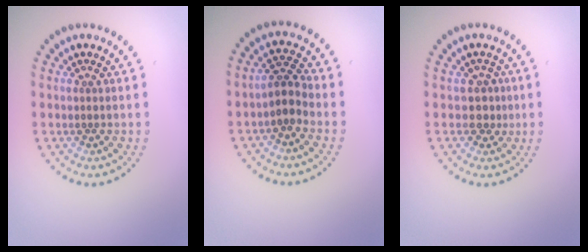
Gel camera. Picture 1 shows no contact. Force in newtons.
{"total": 2.2, "press": 1.9, "slide": 1.2}
{"total": 1.8, "press": 1.3, "slide": 1.3}